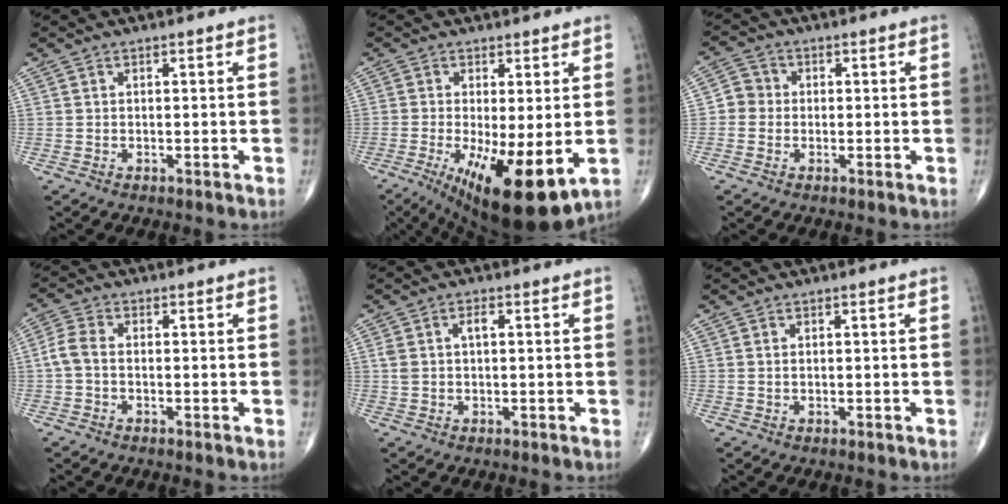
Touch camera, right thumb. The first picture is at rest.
{"total": 14.4, "force": [-3.6, 4.4, 13.2], "torque": [-0.210, -0.024, -0.041]}
{"total": 3.4, "force": [-0.4, 3.2, 1.0], "torque": [0.002, 0.008, -0.018]}
{"total": 3.6, "force": [-0.5, 2.2, 2.9], "torque": [-0.067, 0.010, -0.019]}
{"total": 4.2, "force": [1.1, 1.8, 3.6], "torque": [-0.079, 0.011, 0.024]}
{"total": 0.0}